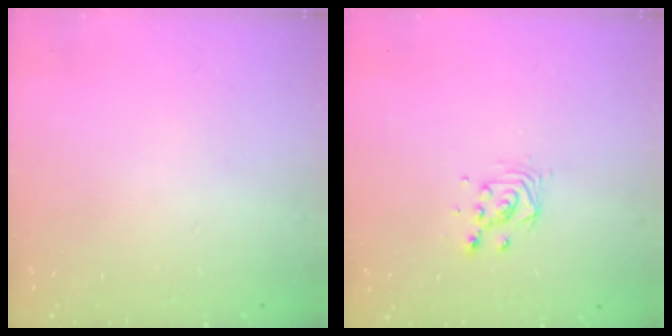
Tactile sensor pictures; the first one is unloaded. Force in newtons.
{"total": 3.8, "press": 3.8, "slide": 0.3}